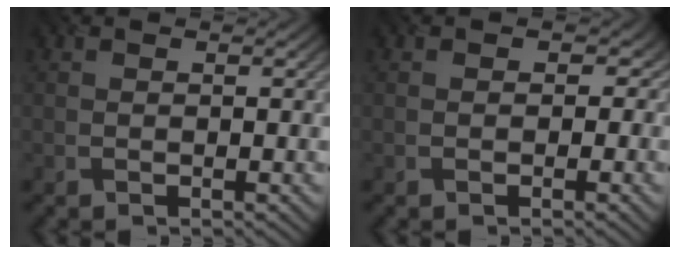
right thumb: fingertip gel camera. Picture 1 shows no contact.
{"total": 1.6, "force": [-0.1, 1.6, 0.4], "torque": [-0.002, -0.003, -0.006]}